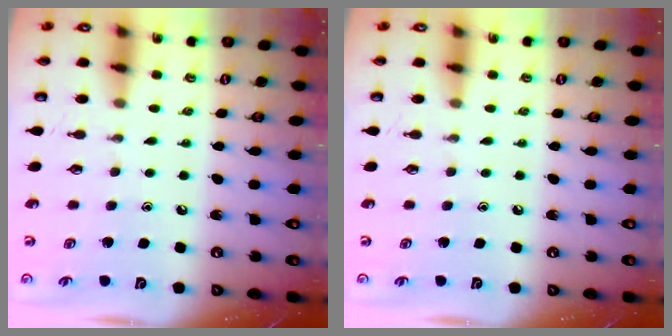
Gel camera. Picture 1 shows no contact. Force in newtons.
{"total": 0.0}